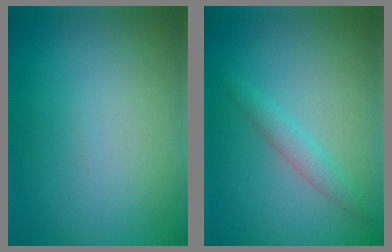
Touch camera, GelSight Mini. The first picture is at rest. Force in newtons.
{"total": 1.7, "press": 1.7, "slide": 0.0}